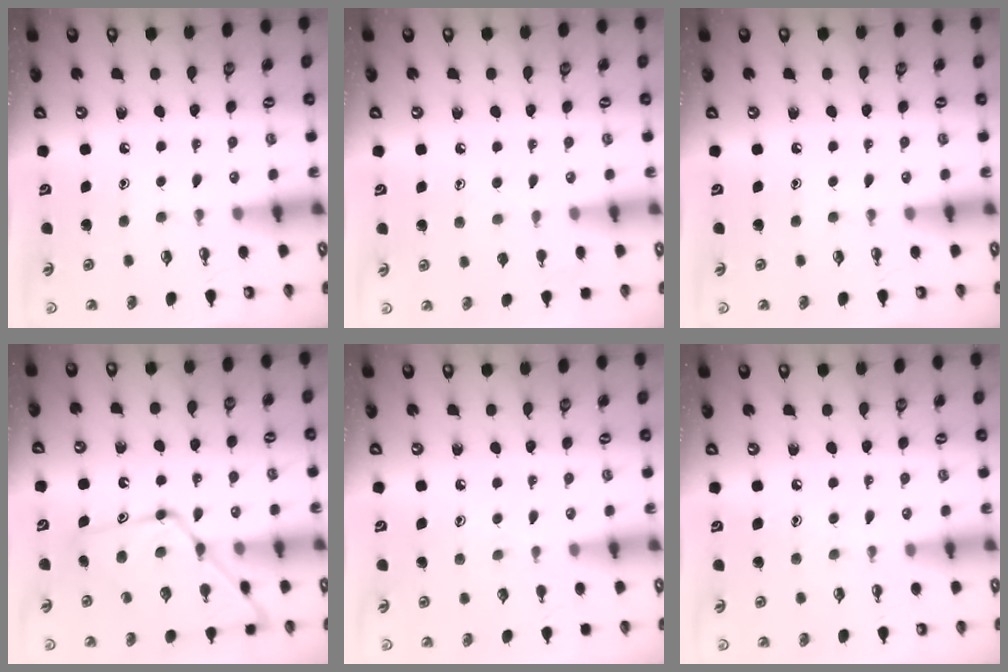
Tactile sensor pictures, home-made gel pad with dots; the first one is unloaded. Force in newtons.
{"total": 6.8, "press": 6.7, "slide": 0.7}
{"total": 0.0}
{"total": 16.6, "press": 16.5, "slide": 1.3}
{"total": 5.7, "press": 5.6, "slide": 0.7}
{"total": 4.4, "press": 4.4, "slide": 0.6}